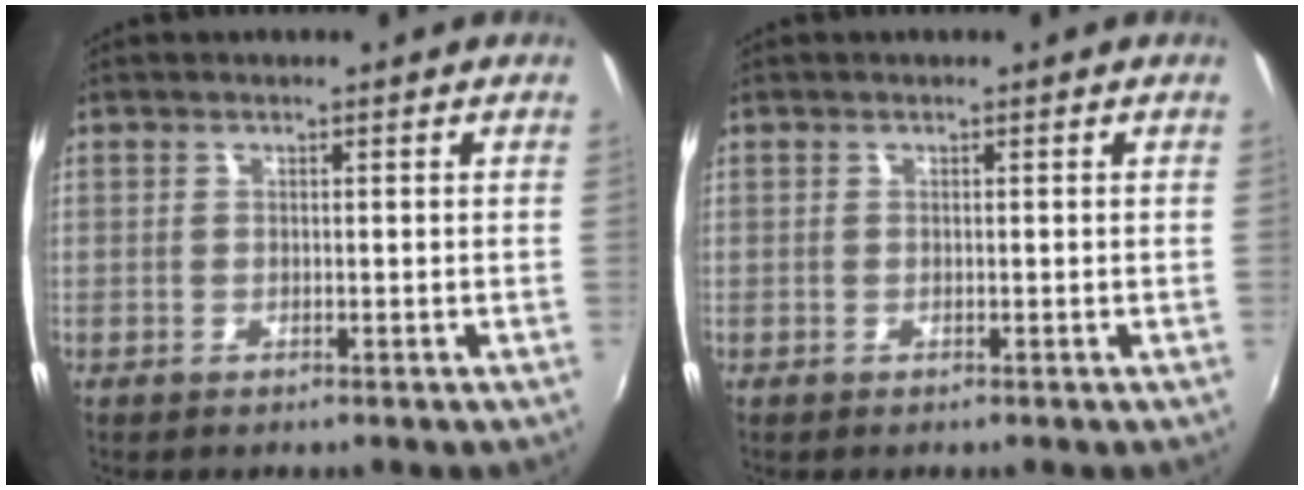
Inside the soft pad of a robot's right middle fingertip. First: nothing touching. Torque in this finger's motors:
{"motor_torque": [0.00, 0.00, 0.00, 0.00]}